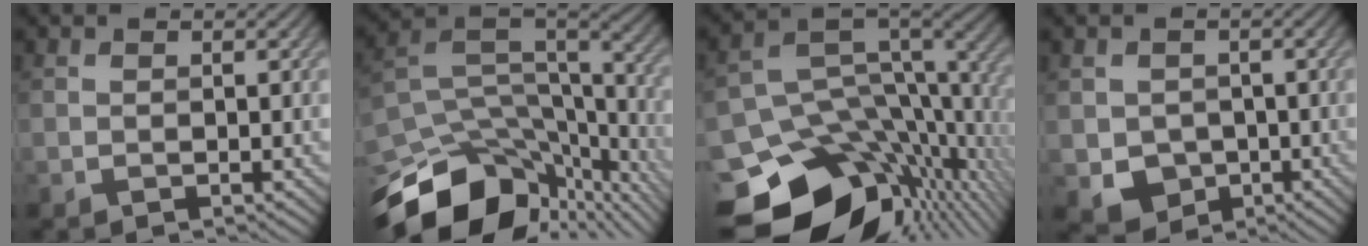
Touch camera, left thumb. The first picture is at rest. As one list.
[{"total": 16.3, "force": [-9.9, 8.4, 9.8], "torque": [-0.227, -0.036, -0.140]}, {"total": 15.9, "force": [-6.7, 10.2, 10.2], "torque": [-0.199, -0.040, -0.091]}, {"total": 4.3, "force": [-0.9, 3.8, 1.7], "torque": [-0.049, -0.017, -0.021]}]